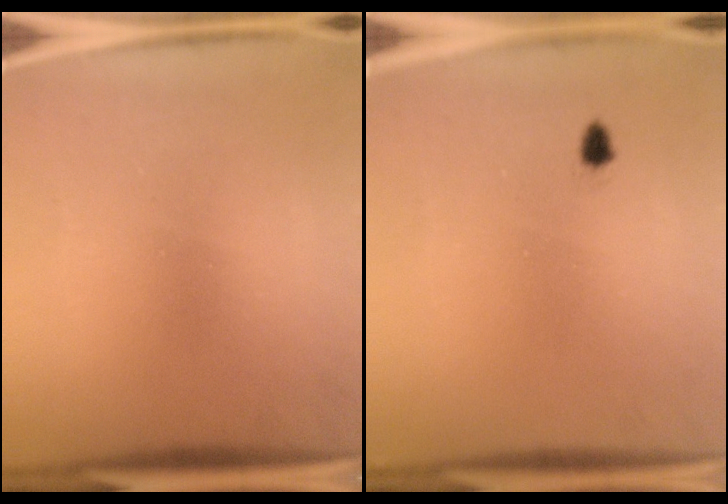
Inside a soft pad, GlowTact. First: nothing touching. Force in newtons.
{"total": 1.1}